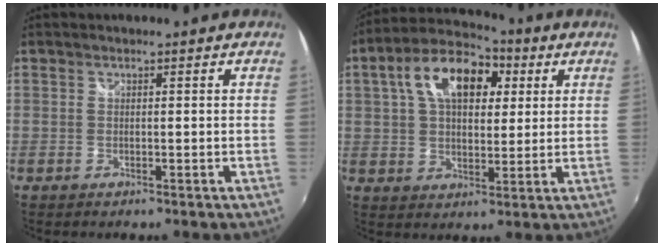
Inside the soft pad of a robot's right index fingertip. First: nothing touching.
{"total": 15.3, "force": [5.3, 8.9, 11.3], "torque": [-0.211, 0.041, 0.080]}